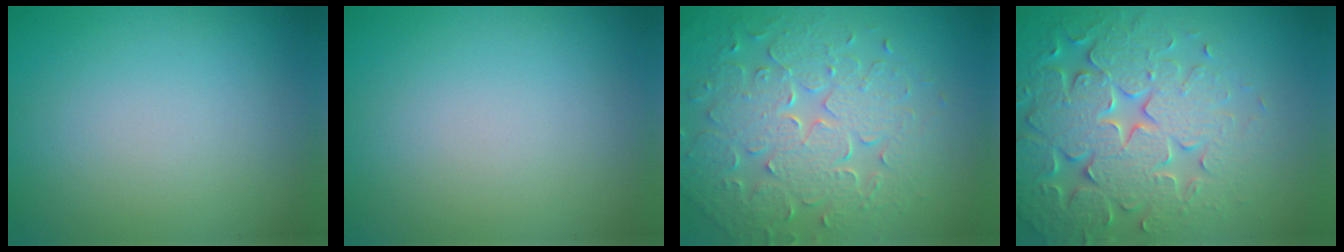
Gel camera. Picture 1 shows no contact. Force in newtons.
{"total": 0.0}
{"total": 7.8, "press": 5.6, "slide": 5.4}
{"total": 7.7, "press": 7.5, "slide": 1.5}